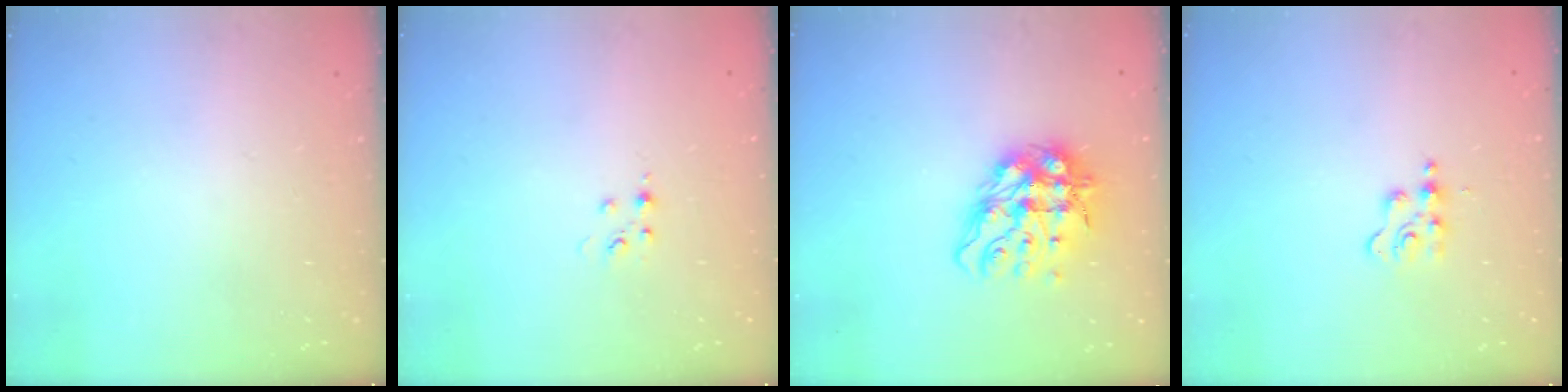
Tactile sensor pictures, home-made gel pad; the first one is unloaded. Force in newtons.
{"total": 3.8, "press": 3.8, "slide": 0.5}
{"total": 12.9, "press": 12.8, "slide": 1.4}
{"total": 3.3, "press": 3.3, "slide": 0.4}